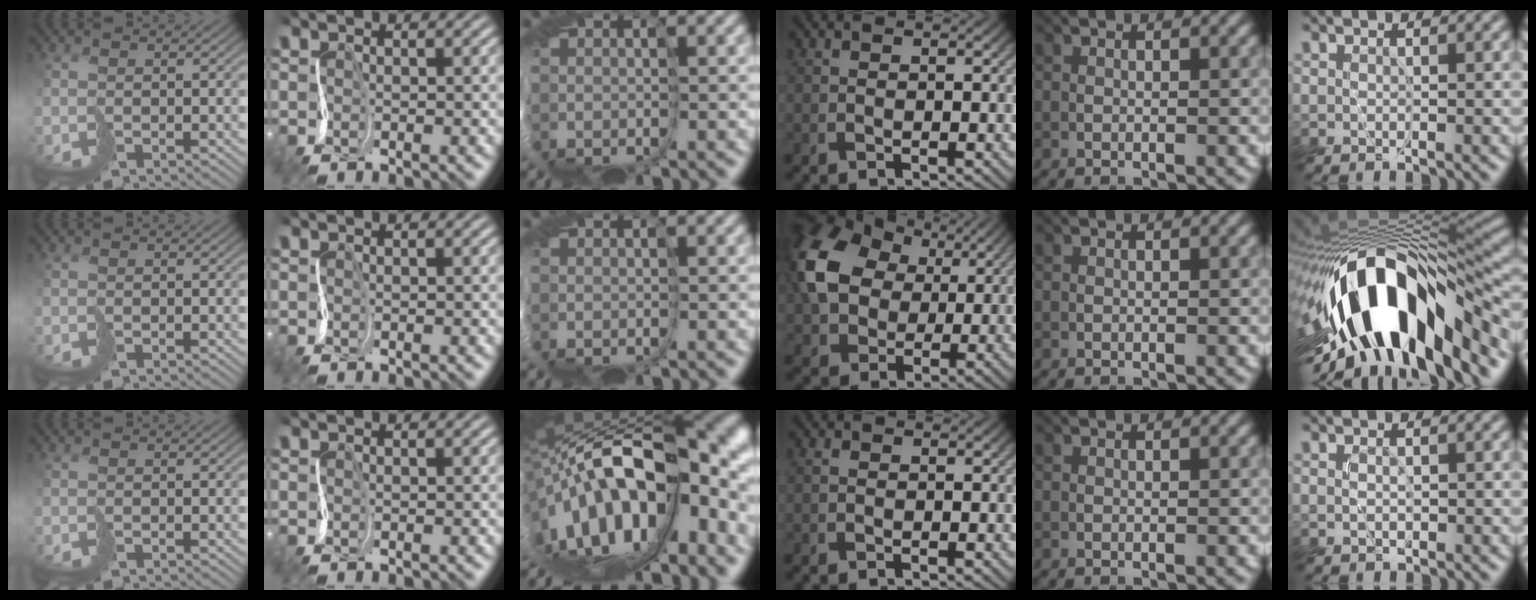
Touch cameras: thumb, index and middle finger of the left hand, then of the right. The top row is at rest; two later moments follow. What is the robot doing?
{"motion": "cut", "object": "bubble wrap"}